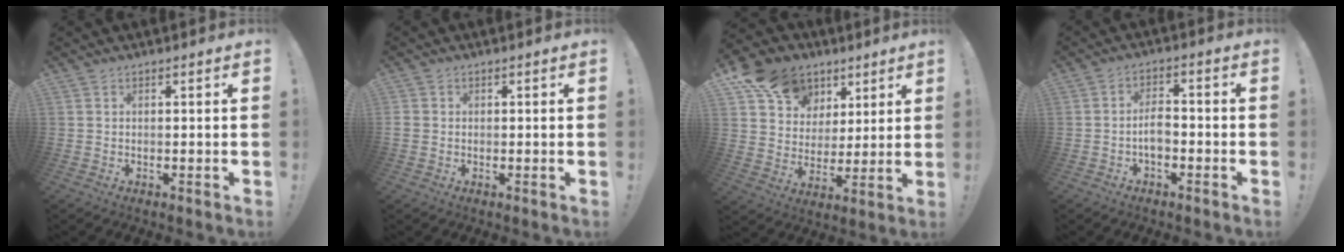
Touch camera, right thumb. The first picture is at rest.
{"total": 1.5, "force": [-0.1, 1.5, 0.2], "torque": [-0.002, 0.006, -0.001]}
{"total": 16.3, "force": [8.6, 12.7, 5.5], "torque": [-0.079, -0.039, 0.177]}
{"total": 4.9, "force": [-1.6, 2.7, 3.8], "torque": [-0.079, 0.003, -0.032]}